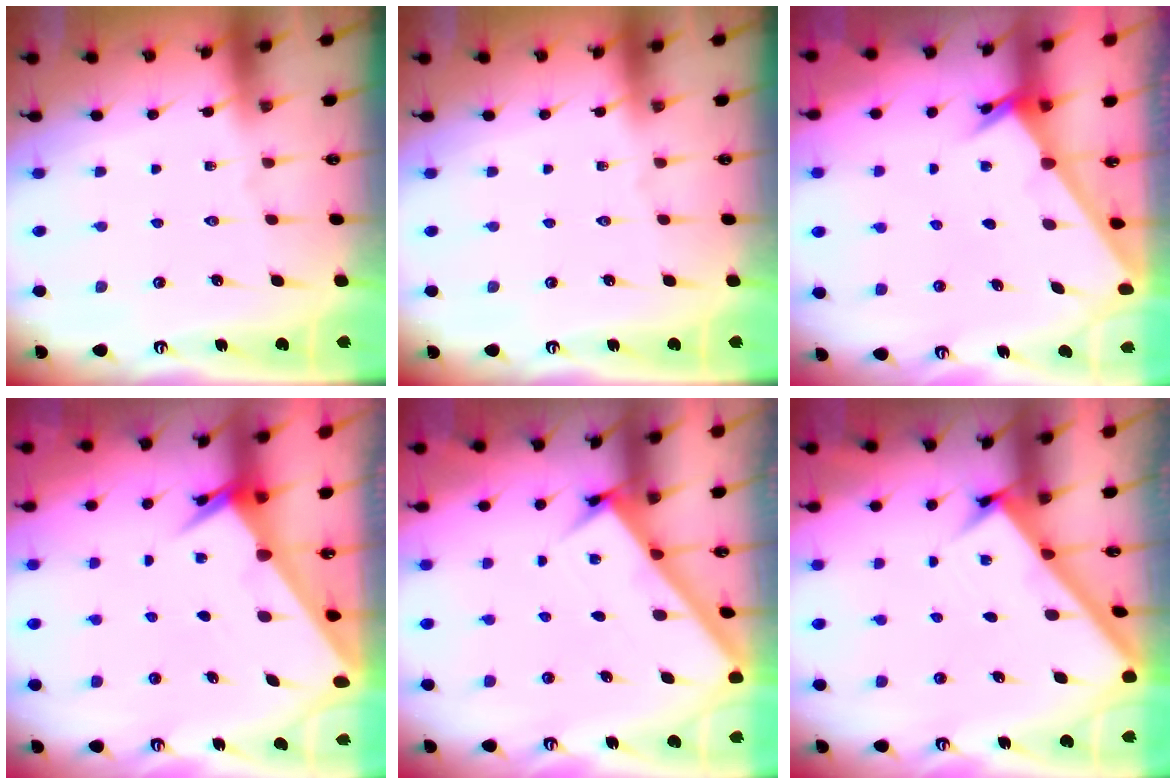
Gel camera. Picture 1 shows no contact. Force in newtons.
{"total": 0.0}
{"total": 2.4, "press": 2.4, "slide": 0.3}
{"total": 2.6, "press": 2.6, "slide": 0.2}
{"total": 2.9, "press": 2.9, "slide": 0.2}
{"total": 2.9, "press": 2.9, "slide": 0.4}